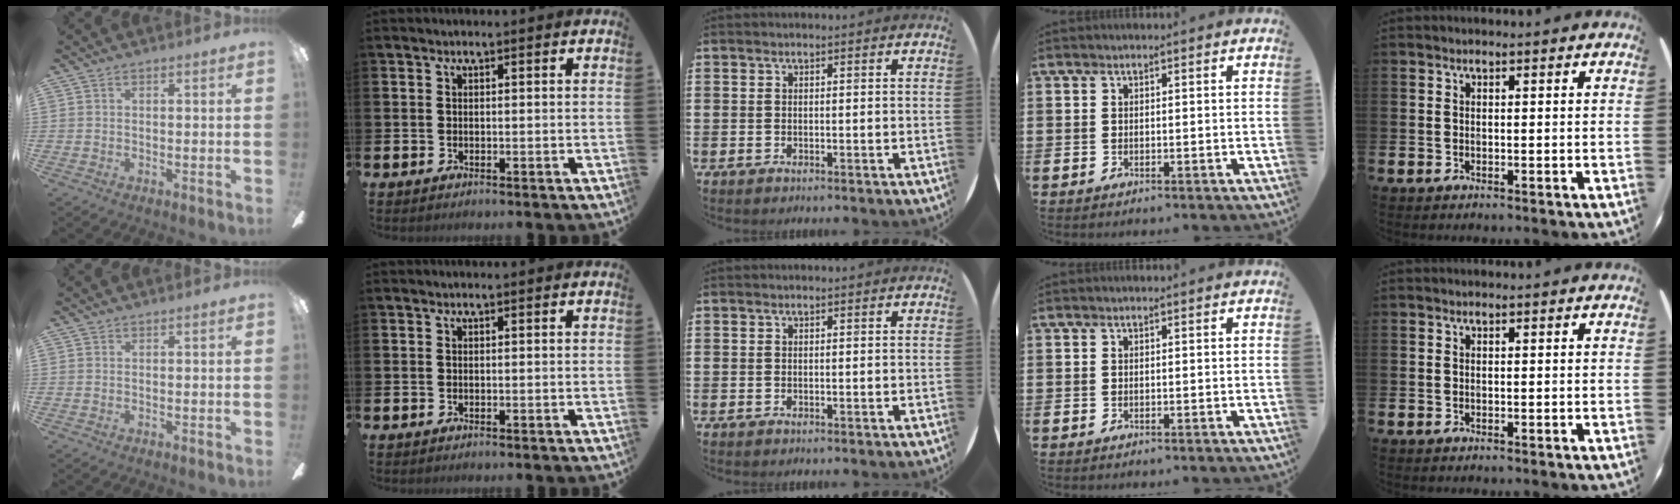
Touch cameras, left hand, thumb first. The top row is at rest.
{}